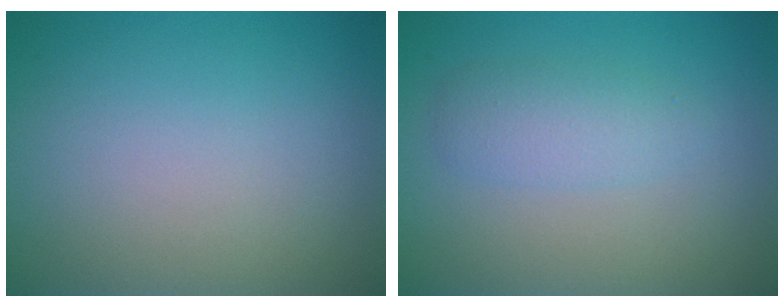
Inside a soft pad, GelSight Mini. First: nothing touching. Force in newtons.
{"total": 2.4, "press": 2.4, "slide": 0.1}